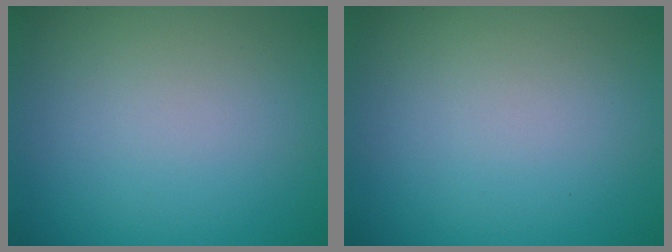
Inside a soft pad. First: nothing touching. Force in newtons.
{"total": 0.0}